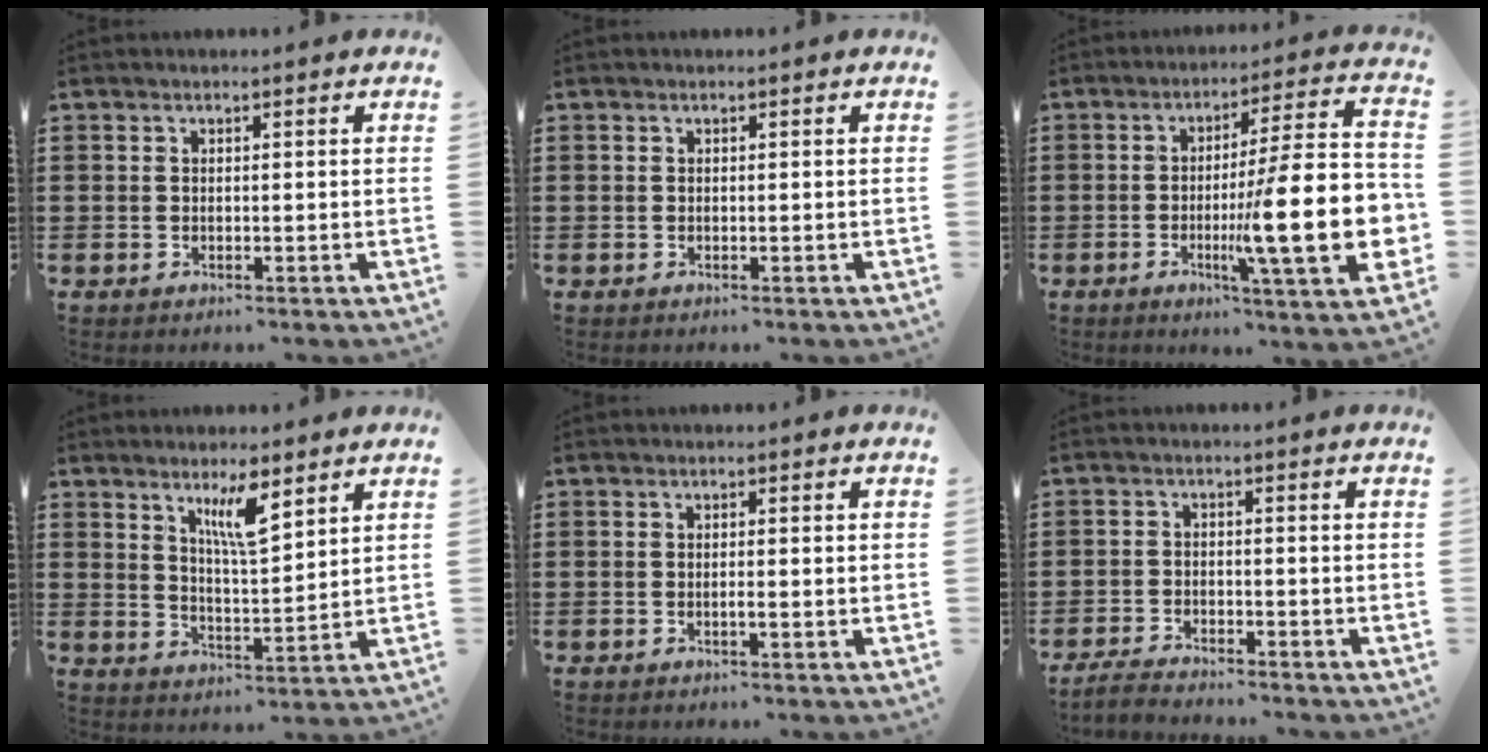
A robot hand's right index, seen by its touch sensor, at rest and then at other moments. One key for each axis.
{"total": 0.0}
{"total": 18.9, "fx": -3.7, "fy": 3.4, "fz": 18.2, "tx": -0.280, "ty": -0.017, "tz": -0.056}
{"total": 6.4, "fx": 4.1, "fy": 1.2, "fz": 4.7, "tx": -0.087, "ty": -0.009, "tz": 0.067}
{"total": 1.2, "fx": -0.3, "fy": 0.0, "fz": 1.2, "tx": -0.019, "ty": -0.003, "tz": -0.007}
{"total": 2.7, "fx": -2.7, "fy": 0.2, "fz": 0.3, "tx": -0.009, "ty": 0.004, "tz": -0.058}